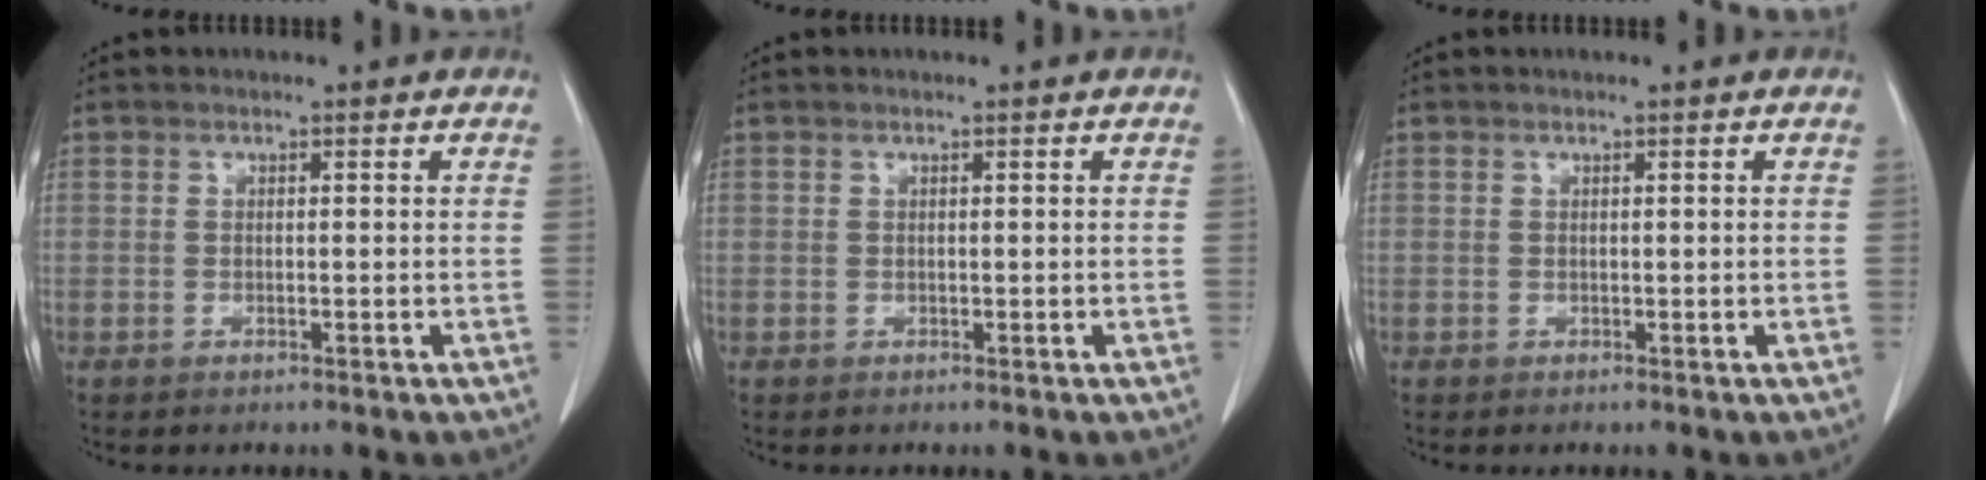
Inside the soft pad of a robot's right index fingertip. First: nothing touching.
{"total": 0.0}
{"total": 0.0}